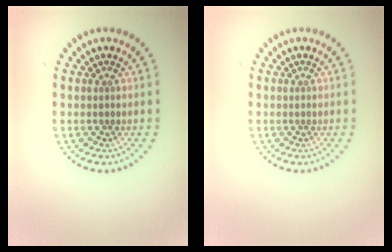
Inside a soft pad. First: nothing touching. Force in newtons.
{"total": 0.0}